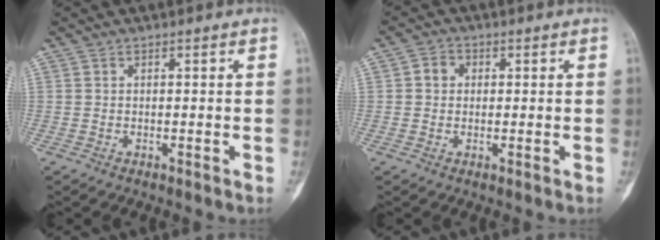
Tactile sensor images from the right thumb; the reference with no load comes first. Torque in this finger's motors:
{"motor_torque": [-0.19, 0.06, 0.22, -0.21, 0.00]}